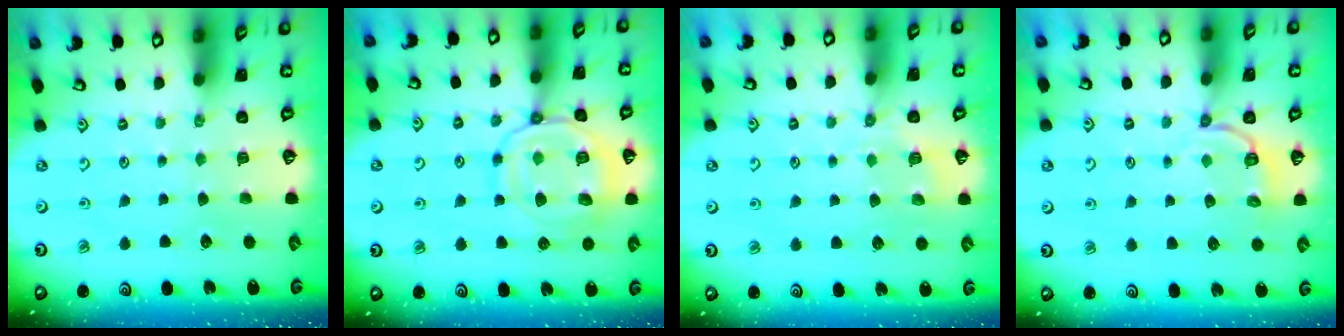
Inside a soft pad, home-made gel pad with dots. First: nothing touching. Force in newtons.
{"total": 14.2, "press": 14.2, "slide": 1.3}
{"total": 5.0, "press": 4.7, "slide": 1.5}
{"total": 4.9, "press": 4.4, "slide": 2.1}